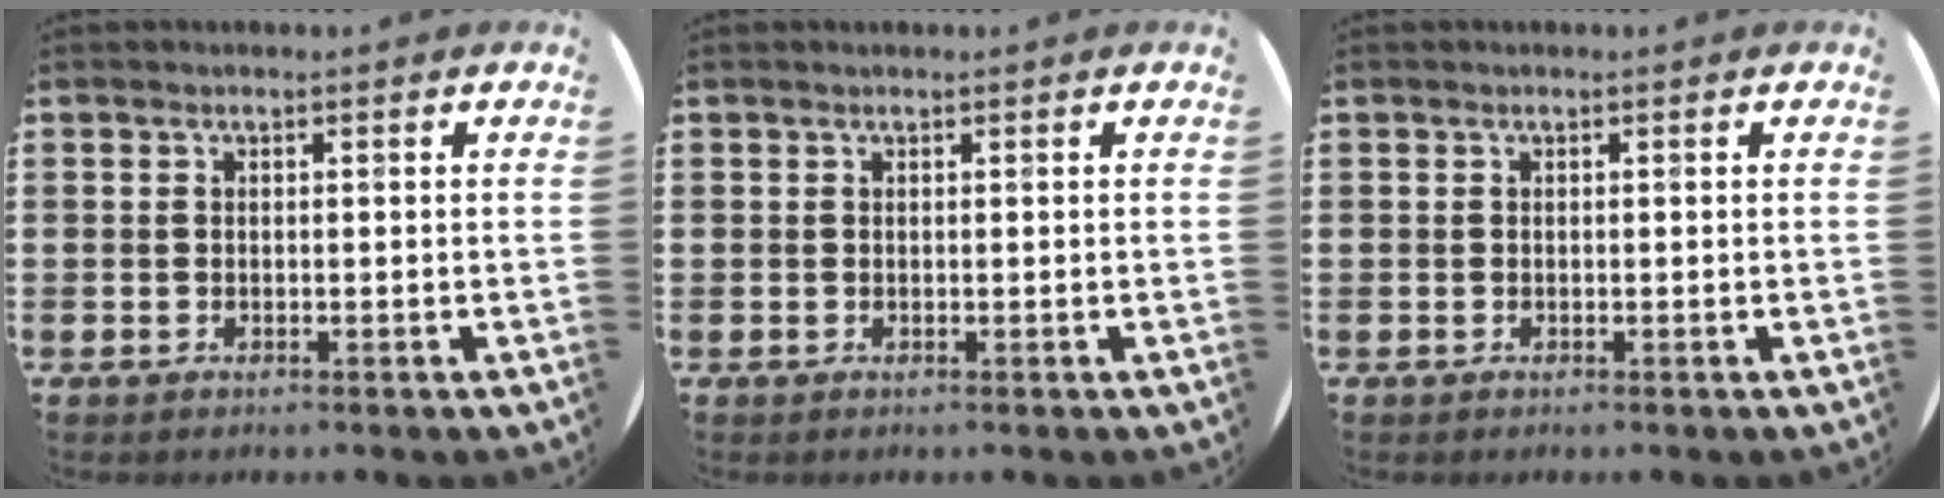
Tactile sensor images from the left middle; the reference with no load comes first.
{"total": 0.0}
{"total": 0.0}